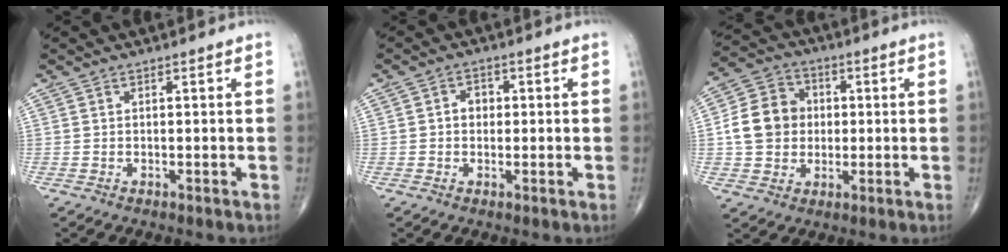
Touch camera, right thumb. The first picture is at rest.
{"total": 2.8, "force": [0.1, 2.3, 1.6], "torque": [-0.010, 0.010, -0.003]}
{"total": 11.1, "force": [0.2, 9.5, 5.7], "torque": [-0.080, 0.017, -0.003]}